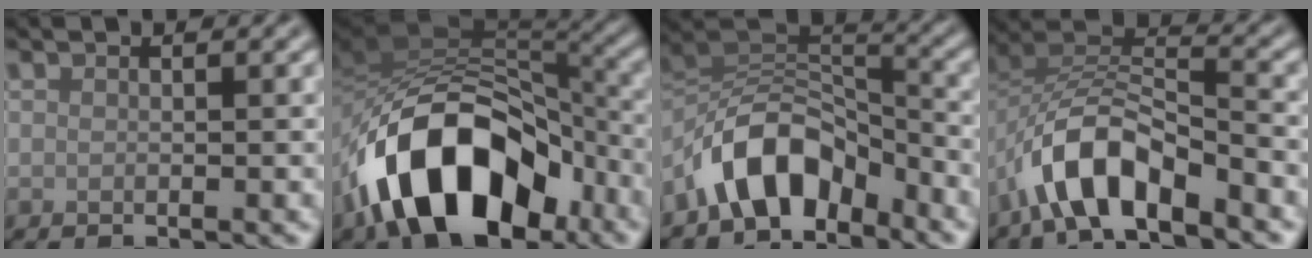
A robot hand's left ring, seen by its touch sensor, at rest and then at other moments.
{"total": 13.1, "force": [-6.4, 7.6, 8.6], "torque": [-0.137, 0.007, -0.118]}
{"total": 7.8, "force": [-5.3, 4.0, 4.0], "torque": [-0.051, 0.008, -0.105]}
{"total": 6.9, "force": [-4.4, 2.8, 4.6], "torque": [-0.079, 0.008, -0.085]}